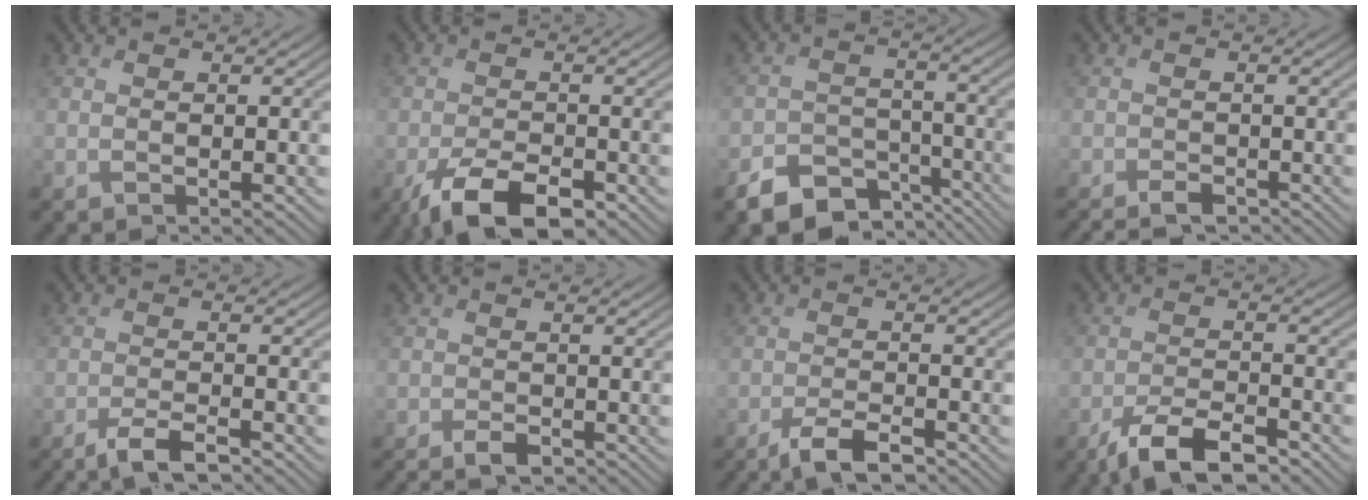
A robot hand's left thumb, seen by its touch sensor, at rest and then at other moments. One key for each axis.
{"total": 7.0, "fx": -4.2, "fy": 3.3, "fz": 4.5, "tx": -0.072, "ty": -0.006, "tz": -0.076}
{"total": 8.0, "fx": -5.5, "fy": 5.0, "fz": 3.0, "tx": -0.049, "ty": -0.022, "tz": -0.096}
{"total": 3.3, "fx": -2.8, "fy": 1.4, "fz": 1.2, "tx": -0.017, "ty": -0.009, "tz": -0.053}
{"total": 3.9, "fx": -3.0, "fy": 1.1, "fz": 2.3, "tx": -0.033, "ty": 0.004, "tz": -0.063}
{"total": 2.7, "fx": -2.1, "fy": 1.3, "fz": 1.1, "tx": -0.018, "ty": -0.005, "tz": -0.040}
{"total": 4.4, "fx": -3.4, "fy": 1.3, "fz": 2.5, "tx": -0.042, "ty": 0.001, "tz": -0.066}
{"total": 6.4, "fx": -4.7, "fy": 2.4, "fz": 3.7, "tx": -0.065, "ty": -0.001, "tz": -0.088}